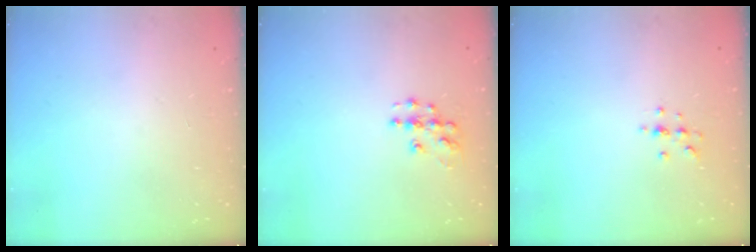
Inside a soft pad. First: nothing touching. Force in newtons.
{"total": 8.2, "press": 8.2, "slide": 0.4}
{"total": 3.7, "press": 3.7, "slide": 0.5}